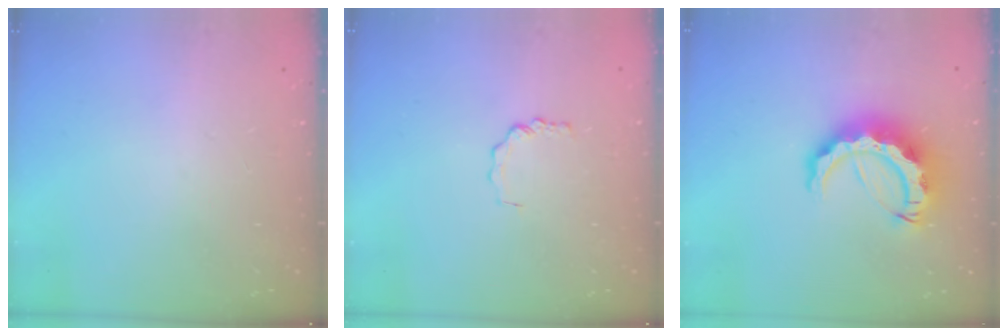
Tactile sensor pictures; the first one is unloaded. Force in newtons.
{"total": 1.8, "press": 1.8, "slide": 0.3}
{"total": 12.6, "press": 12.5, "slide": 1.3}